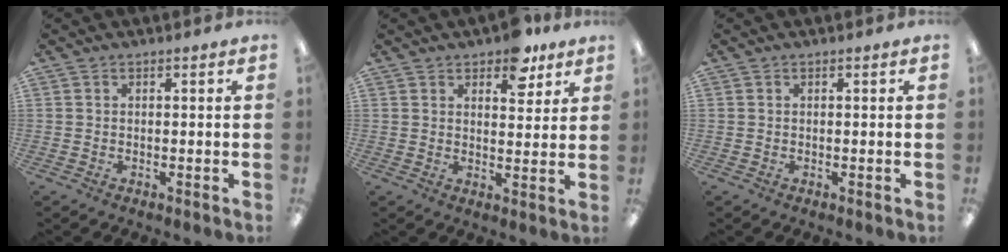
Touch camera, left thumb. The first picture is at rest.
{"total": 7.7, "force": [5.8, 3.7, 3.6], "torque": [-0.029, -0.031, 0.097]}
{"total": 0.0}